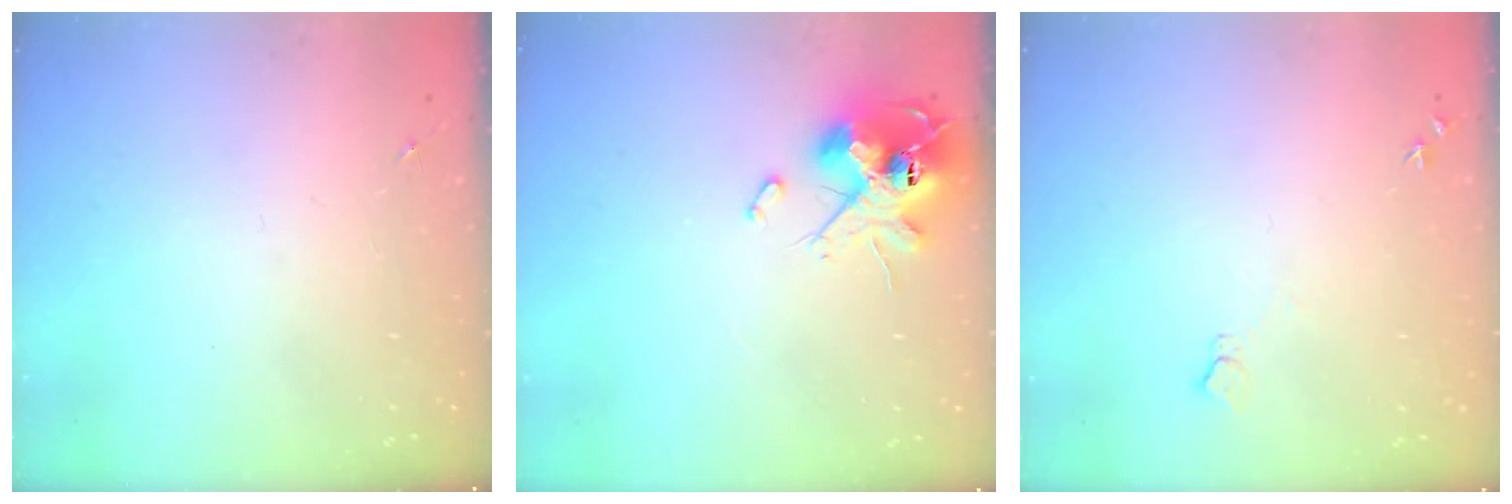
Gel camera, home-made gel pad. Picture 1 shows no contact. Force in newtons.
{"total": 13.9, "press": 13.8, "slide": 1.3}
{"total": 5.5, "press": 5.5, "slide": 0.7}